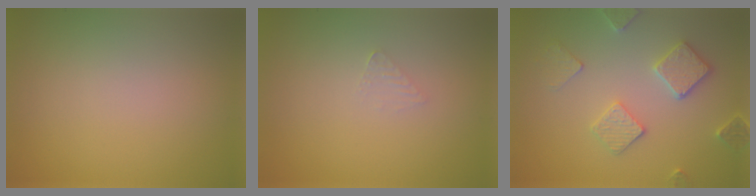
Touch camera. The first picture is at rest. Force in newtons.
{"total": 0.8, "press": 0.8, "slide": 0.1}
{"total": 3.4, "press": 3.4, "slide": 0.3}